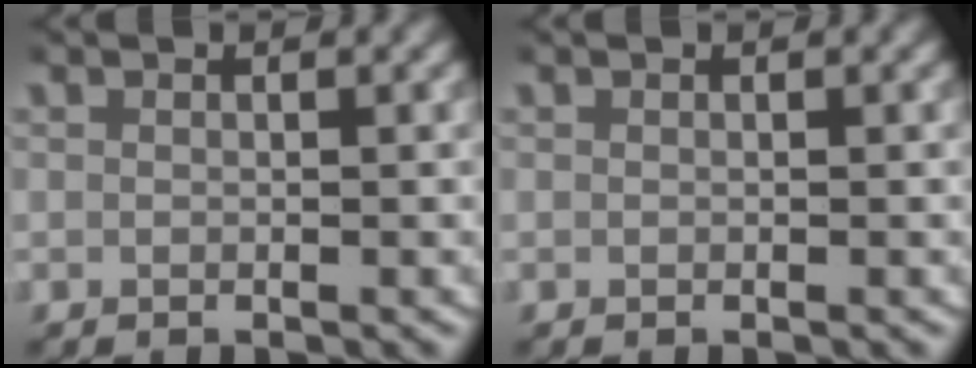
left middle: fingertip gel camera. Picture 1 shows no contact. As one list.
[{"total": 0.0}]